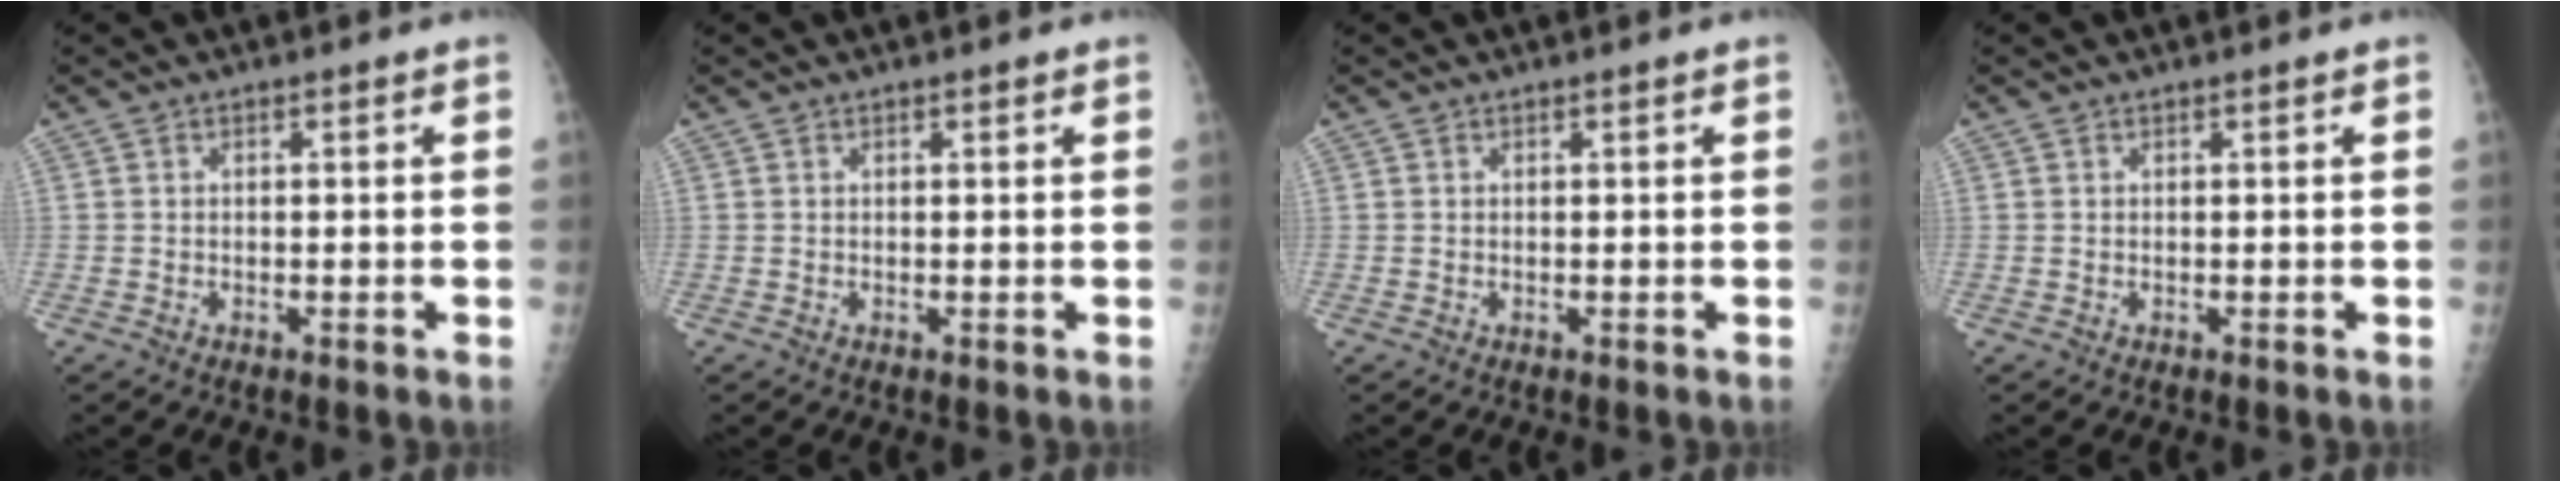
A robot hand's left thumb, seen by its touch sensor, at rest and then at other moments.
{"total": 0.6, "force": [0.5, 0.2, 0.4], "torque": [-0.004, -0.001, 0.007]}
{"total": 0.0}
{"total": 0.0}